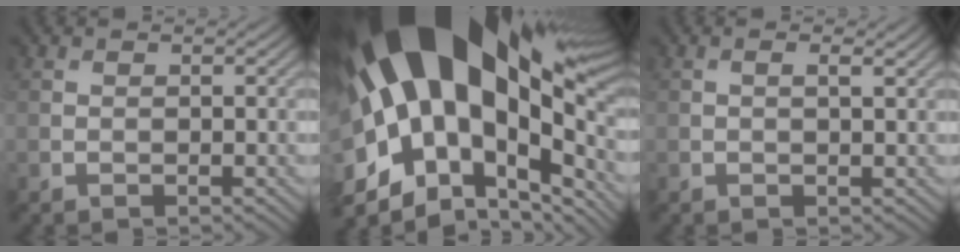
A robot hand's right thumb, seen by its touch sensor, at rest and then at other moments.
{"total": 22.0, "force": [3.9, 12.6, 17.6], "torque": [-0.311, -0.040, 0.092]}
{"total": 1.1, "force": [0.5, 0.0, 1.0], "torque": [-0.015, 0.000, 0.010]}